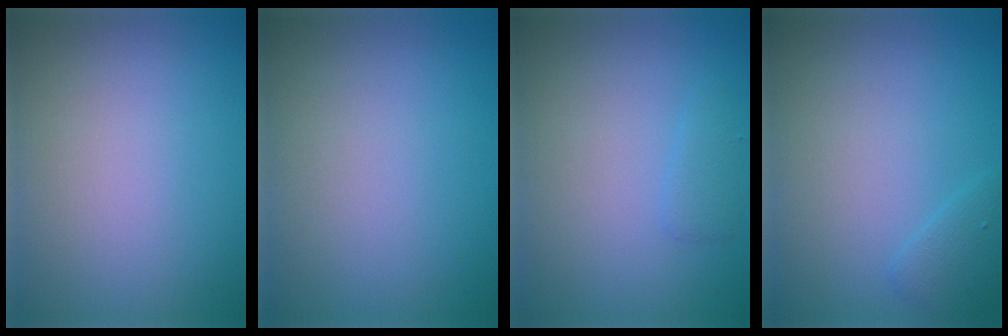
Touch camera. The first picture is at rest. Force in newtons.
{"total": 0.0}
{"total": 1.0, "press": 1.0, "slide": 0.1}
{"total": 1.4, "press": 1.4, "slide": 0.1}